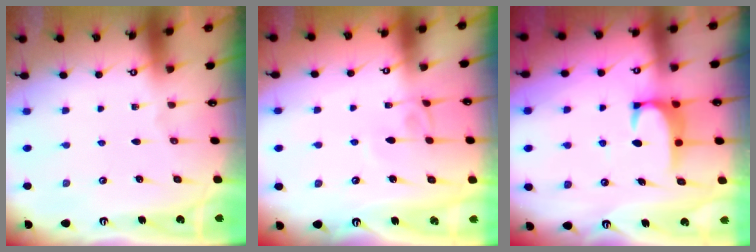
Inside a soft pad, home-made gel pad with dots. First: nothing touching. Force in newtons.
{"total": 5.2, "press": 5.2, "slide": 0.1}
{"total": 2.7, "press": 2.6, "slide": 0.7}